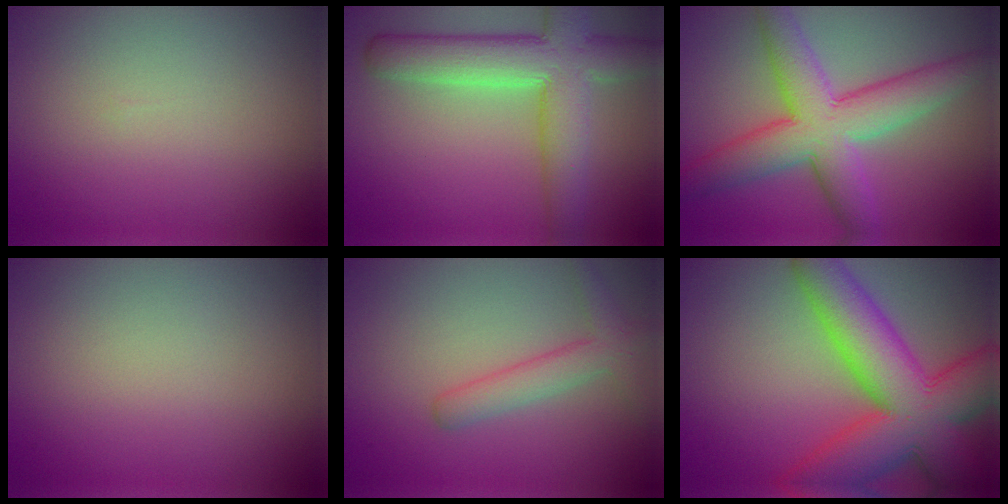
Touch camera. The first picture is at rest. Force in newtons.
{"total": 8.4, "press": 8.4, "slide": 0.6}
{"total": 8.4, "press": 8.4, "slide": 0.3}
{"total": 0.0}
{"total": 2.9, "press": 2.9, "slide": 0.2}
{"total": 13.2, "press": 13.2, "slide": 0.5}